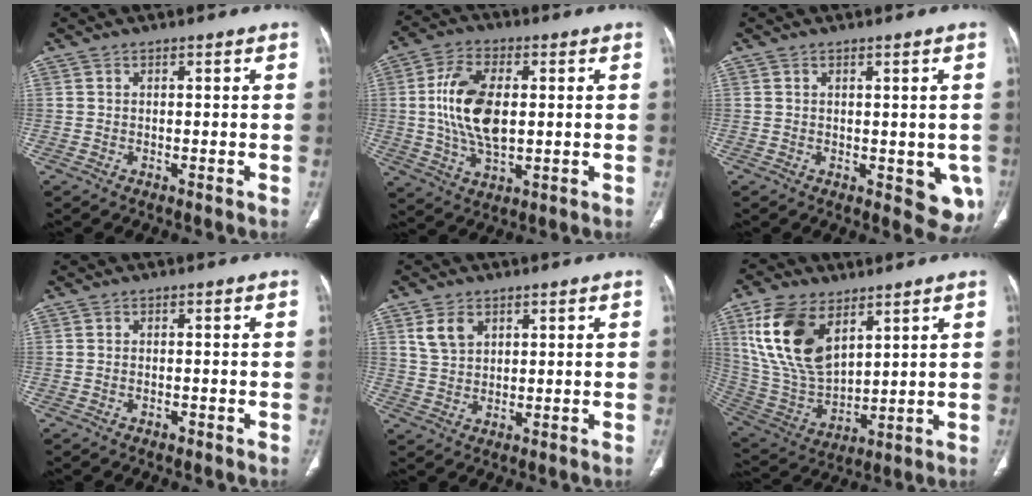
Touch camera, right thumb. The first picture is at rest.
{"total": 13.4, "force": [1.1, 7.2, 11.2], "torque": [-0.214, 0.001, 0.022]}
{"total": 5.8, "force": [-0.5, 3.0, 5.0], "torque": [-0.033, -0.010, 0.001]}
{"total": 0.9, "force": [-0.5, 0.5, 0.5], "torque": [-0.011, 0.005, -0.007]}
{"total": 4.8, "force": [2.4, 3.1, 2.7], "torque": [-0.043, -0.006, 0.053]}
{"total": 17.5, "force": [8.1, 9.6, 12.1], "torque": [-0.220, -0.031, 0.171]}